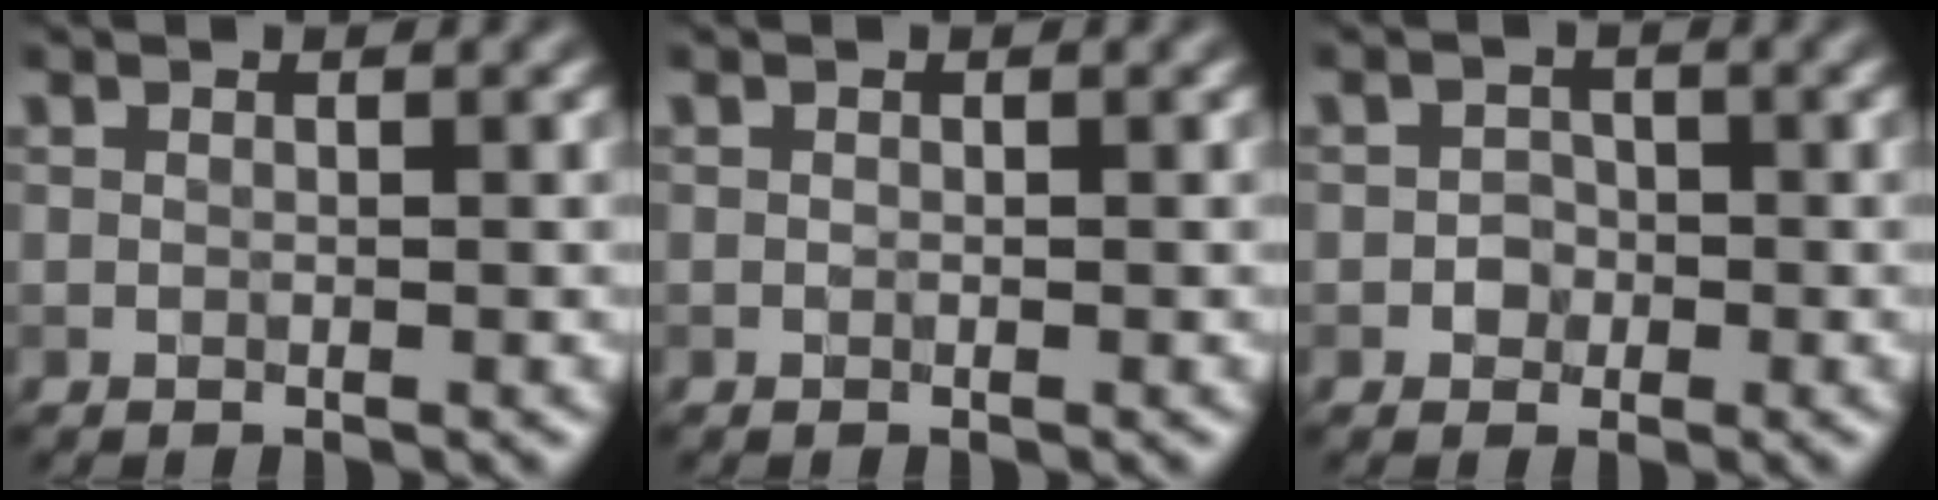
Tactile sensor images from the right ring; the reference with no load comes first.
{"total": 0.0}
{"total": 1.3, "force": [-0.4, 1.2, 0.3], "torque": [0.002, 0.003, -0.009]}